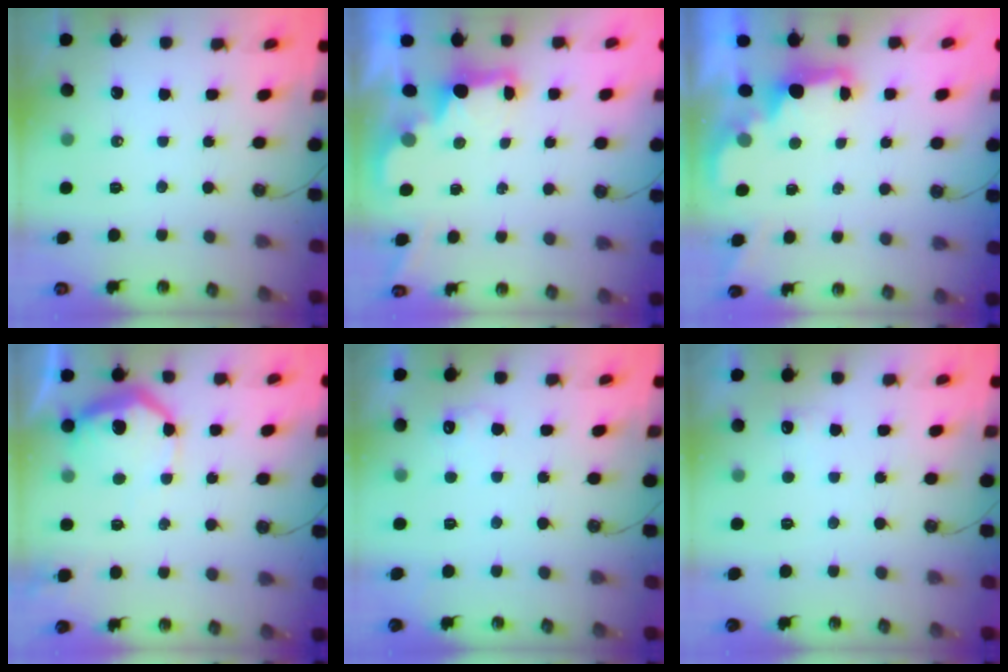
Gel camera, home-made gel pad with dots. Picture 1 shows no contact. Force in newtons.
{"total": 2.1, "press": 2.0, "slide": 0.7}
{"total": 2.4, "press": 2.3, "slide": 0.8}
{"total": 12.0, "press": 11.9, "slide": 0.8}
{"total": 5.7, "press": 5.6, "slide": 1.2}
{"total": 2.5, "press": 2.3, "slide": 0.9}